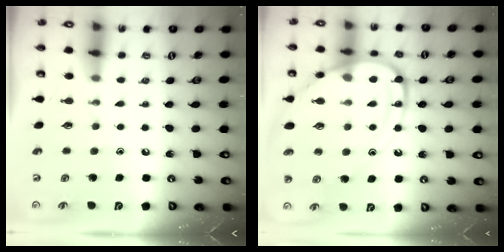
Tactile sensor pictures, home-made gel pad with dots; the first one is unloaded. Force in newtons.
{"total": 13.3, "press": 13.3, "slide": 1.3}